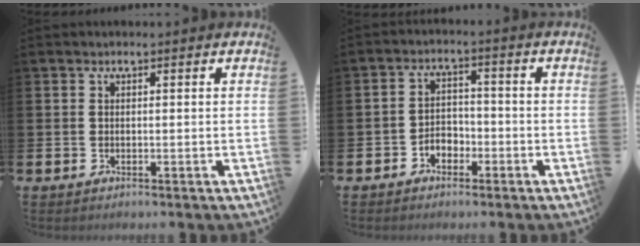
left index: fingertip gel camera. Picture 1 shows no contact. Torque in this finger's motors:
{"motor_torque": [-0.17, 0.24, 0.10, 0.00]}